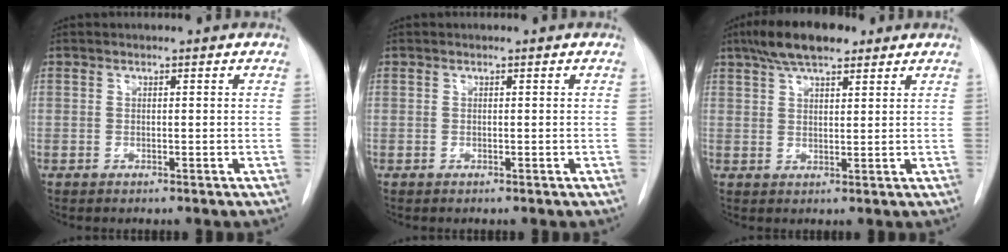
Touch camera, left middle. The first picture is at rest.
{"total": 0.0}
{"total": 8.2, "force": [5.9, 2.5, 5.2], "torque": [-0.098, 0.019, 0.099]}